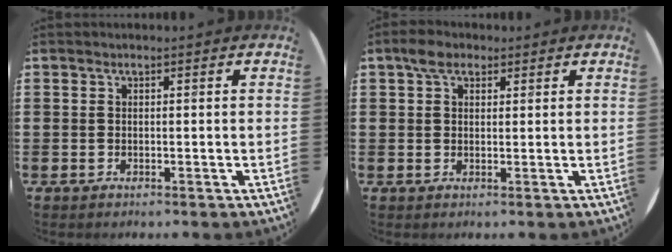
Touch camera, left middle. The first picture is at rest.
{"total": 3.2, "force": [2.2, 1.8, 1.5], "torque": [-0.027, 0.007, 0.037]}